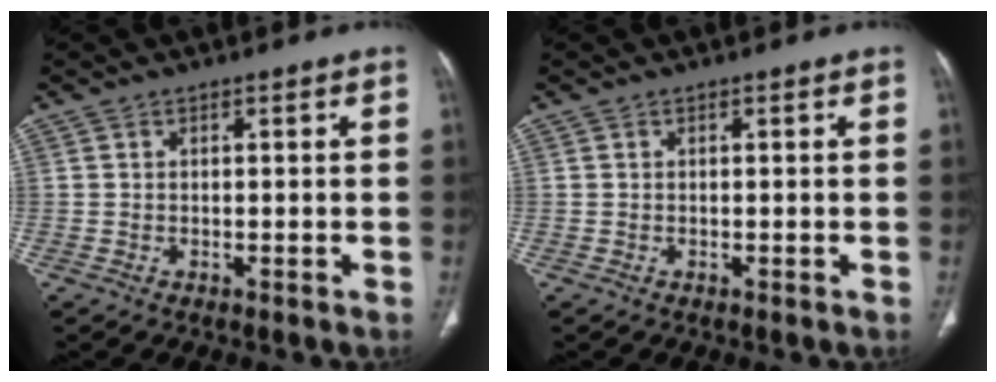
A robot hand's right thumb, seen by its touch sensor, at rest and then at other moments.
{"total": 0.0}